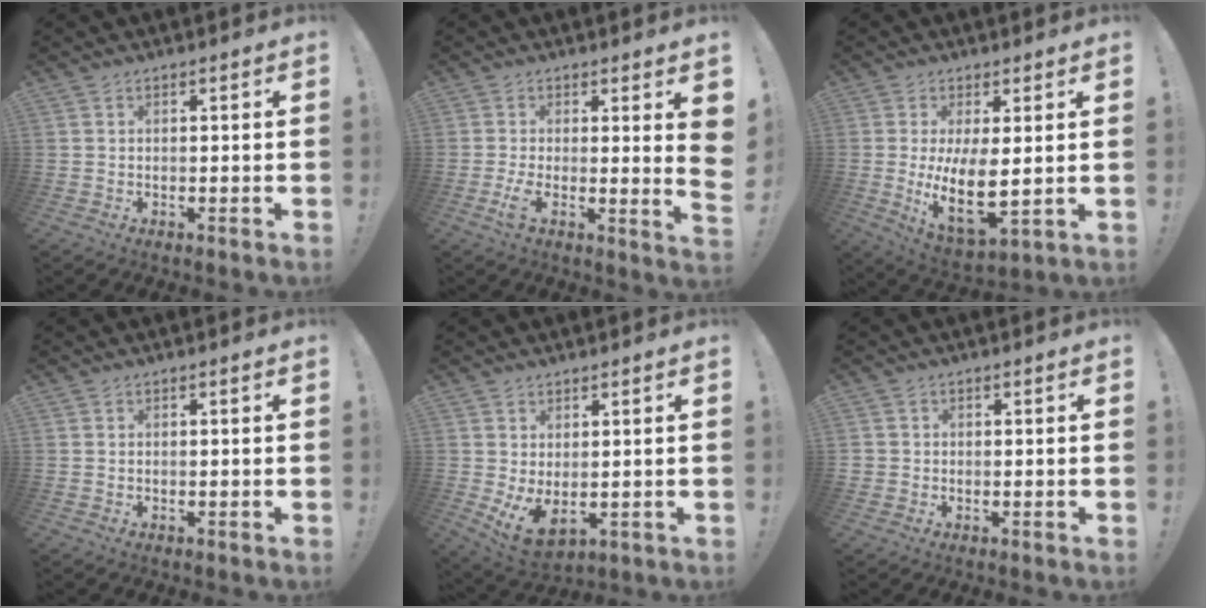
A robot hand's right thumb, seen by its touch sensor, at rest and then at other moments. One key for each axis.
{"total": 7.2, "fx": 0.2, "fy": 0.9, "fz": 7.2, "tx": -0.107, "ty": -0.025, "tz": 0.005}
{"total": 11.6, "fx": 1.0, "fy": 4.8, "fz": 10.6, "tx": -0.190, "ty": -0.035, "tz": 0.022}
{"total": 0.0}
{"total": 6.3, "fx": 1.5, "fy": 3.2, "fz": 5.2, "tx": -0.079, "ty": -0.025, "tz": 0.035}
{"total": 1.4, "fx": -0.1, "fy": 1.4, "fz": 0.2, "tx": -0.008, "ty": 0.006, "tz": 0.000}